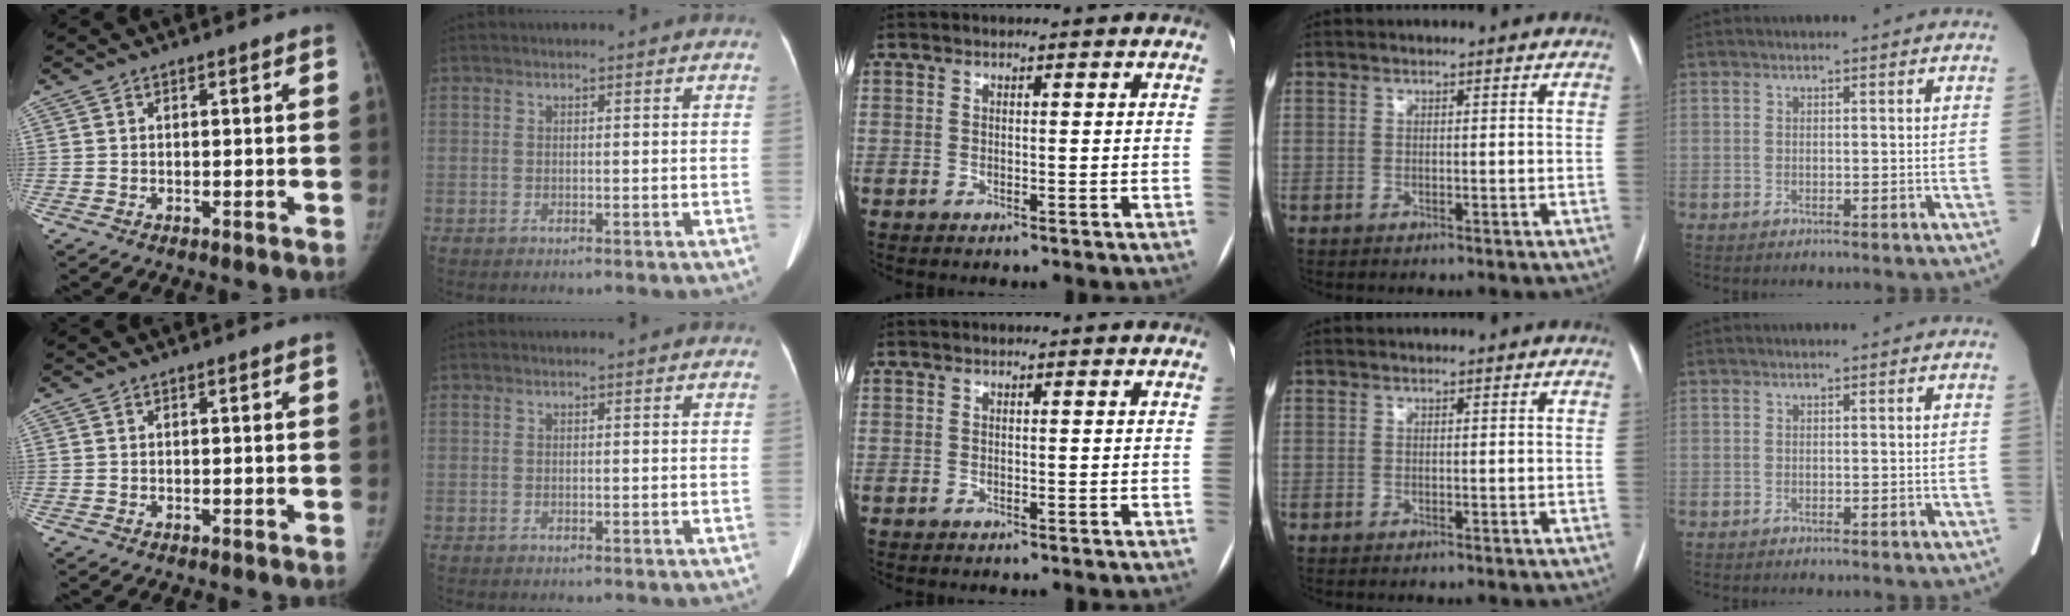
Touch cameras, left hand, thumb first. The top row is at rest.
{}